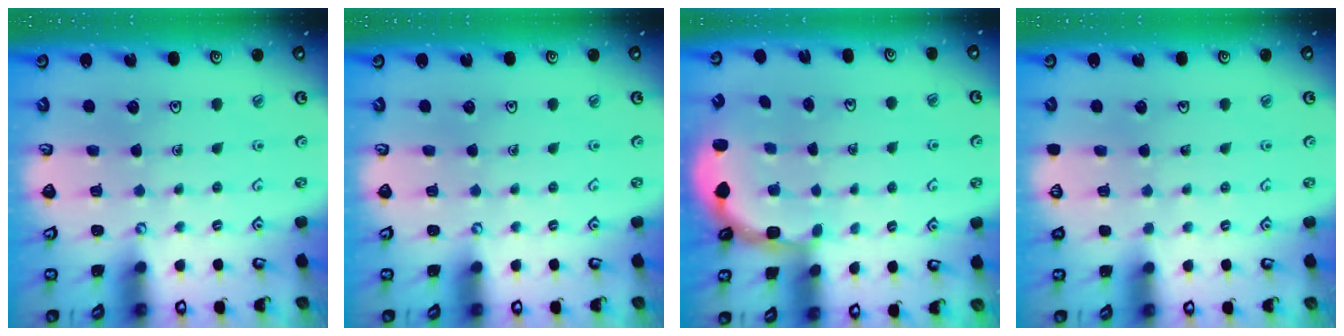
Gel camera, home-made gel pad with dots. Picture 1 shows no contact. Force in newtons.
{"total": 0.0}
{"total": 2.9, "press": 2.5, "slide": 1.4}
{"total": 0.0}